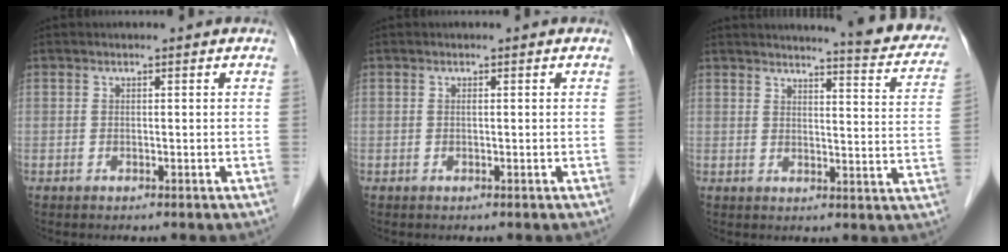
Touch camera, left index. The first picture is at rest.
{"total": 0.0}
{"total": 13.6, "force": [12.4, 1.1, 5.5], "torque": [-0.056, -0.049, 0.122]}